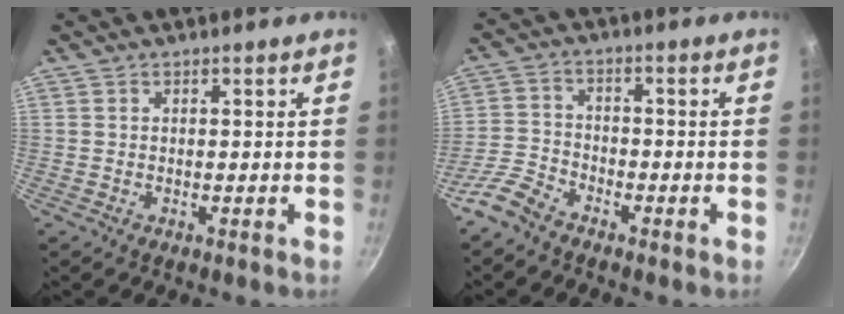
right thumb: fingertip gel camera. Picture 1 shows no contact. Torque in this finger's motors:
{"motor_torque": [2.63, 1.85, 0.69, -0.99, 0.05]}